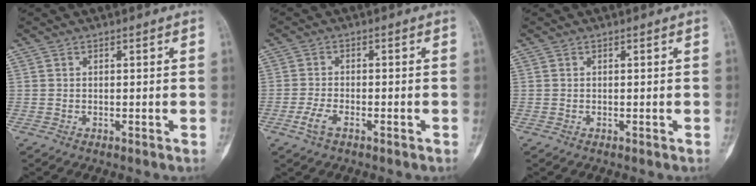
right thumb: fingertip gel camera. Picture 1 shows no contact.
{"total": 3.3, "force": [-1.8, 1.3, 2.4], "torque": [-0.052, 0.012, -0.035]}
{"total": 0.0}